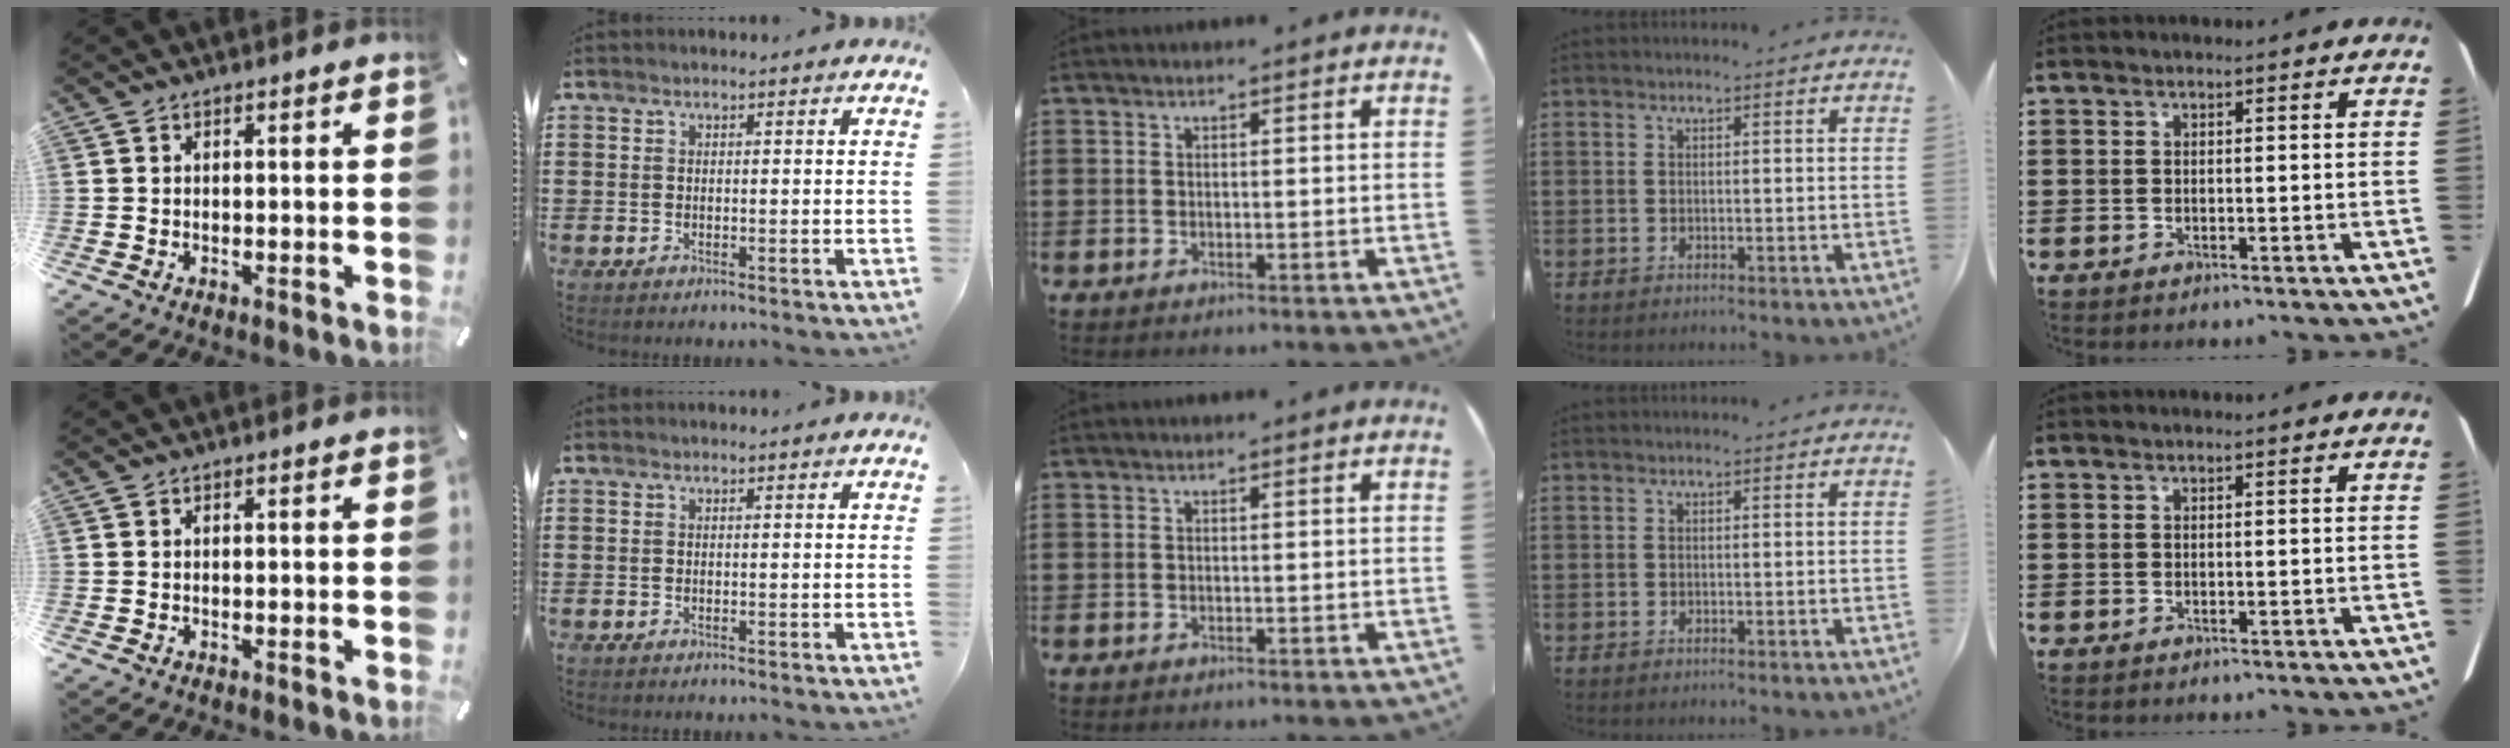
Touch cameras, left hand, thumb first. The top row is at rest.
{}